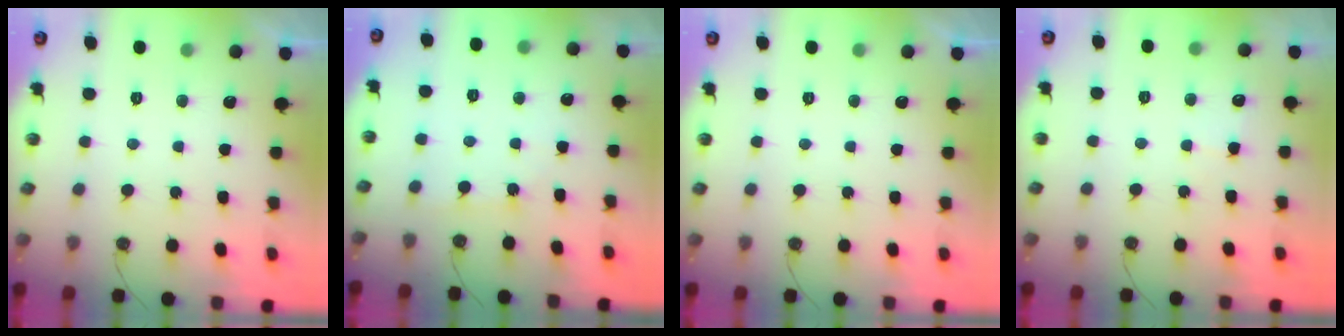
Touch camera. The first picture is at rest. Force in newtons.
{"total": 2.7, "press": 2.7, "slide": 0.5}
{"total": 0.0}
{"total": 4.3, "press": 4.2, "slide": 0.7}